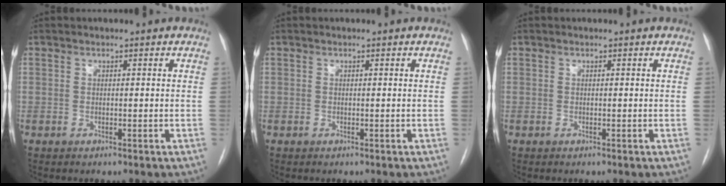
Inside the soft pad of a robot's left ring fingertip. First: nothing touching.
{"total": 0.0}
{"total": 0.0}